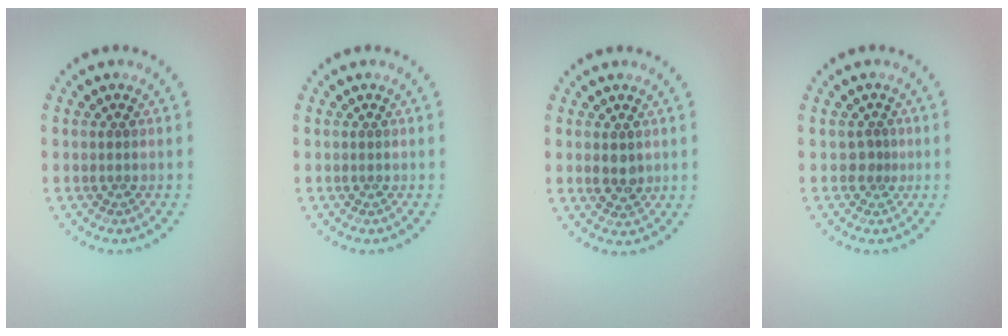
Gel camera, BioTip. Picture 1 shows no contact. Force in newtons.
{"total": 0.0}
{"total": 1.8, "press": 1.8, "slide": 0.2}
{"total": 1.0, "press": 0.6, "slide": 0.8}